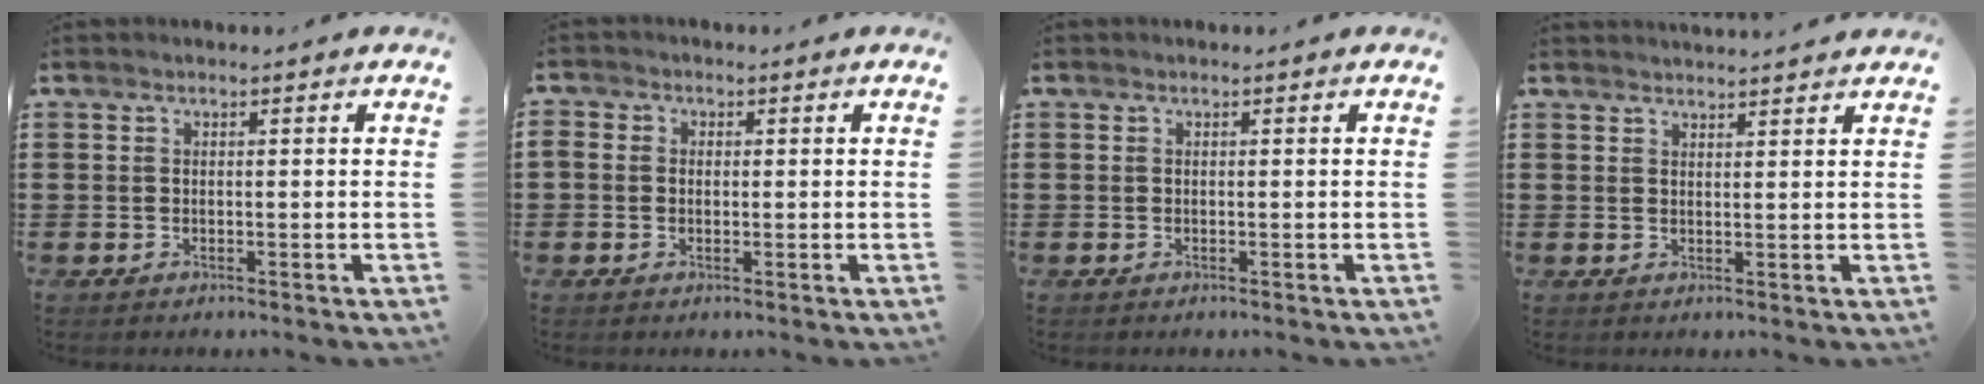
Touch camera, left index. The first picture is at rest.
{"total": 1.4, "force": [-0.2, 1.2, 0.7], "torque": [-0.016, 0.006, -0.005]}
{"total": 0.0}
{"total": 1.8, "force": [1.8, 0.0, -0.2], "torque": [-0.001, -0.001, 0.034]}